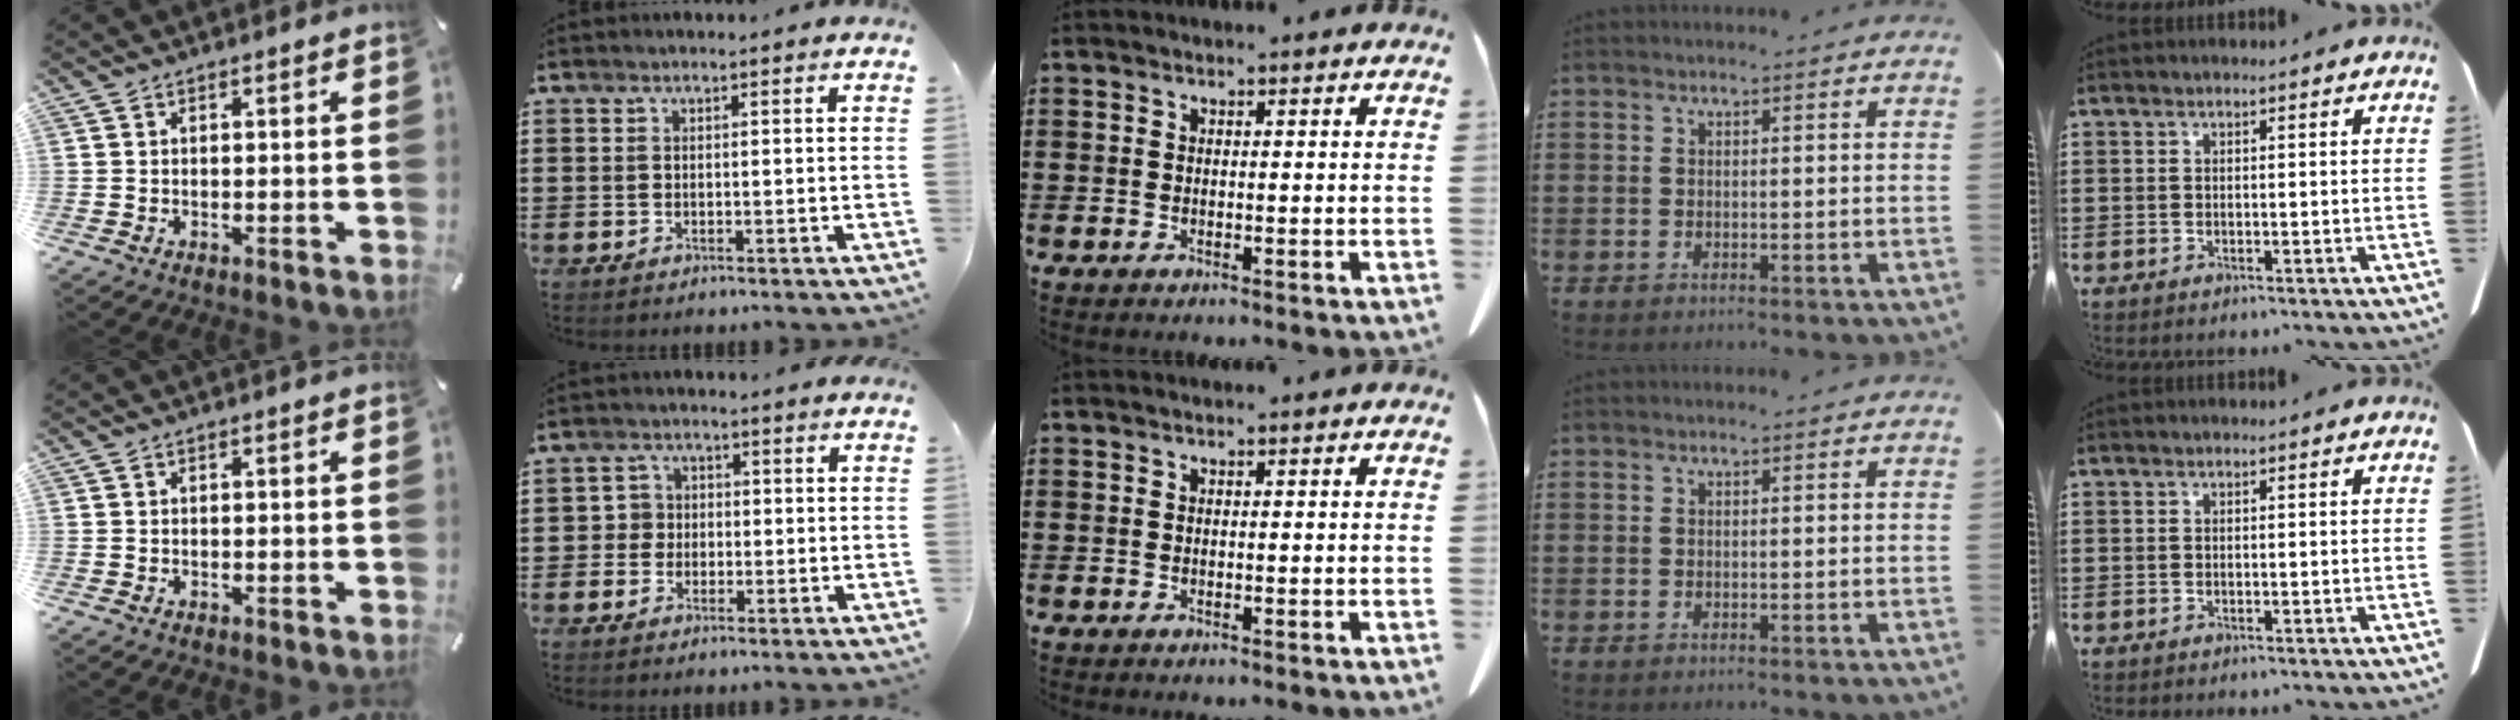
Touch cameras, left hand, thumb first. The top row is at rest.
{"thumb": {"total": 0.5, "force": [-0.4, 0.3, 0.2], "torque": [-0.003, 0.002, -0.010]}, "index": {"total": 2.8, "force": [-0.7, 2.7, 0.7], "torque": [-0.026, 0.007, -0.018]}}